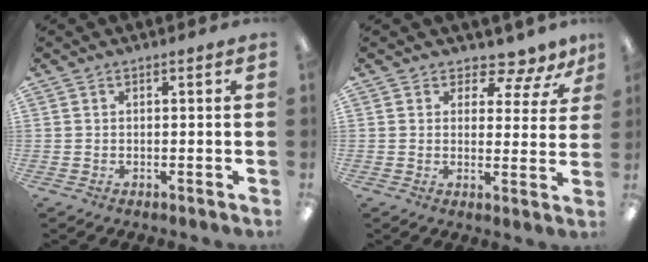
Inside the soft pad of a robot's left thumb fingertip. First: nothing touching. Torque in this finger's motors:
{"motor_torque": [0.16, 0.14, -0.07, -0.17, -0.01]}